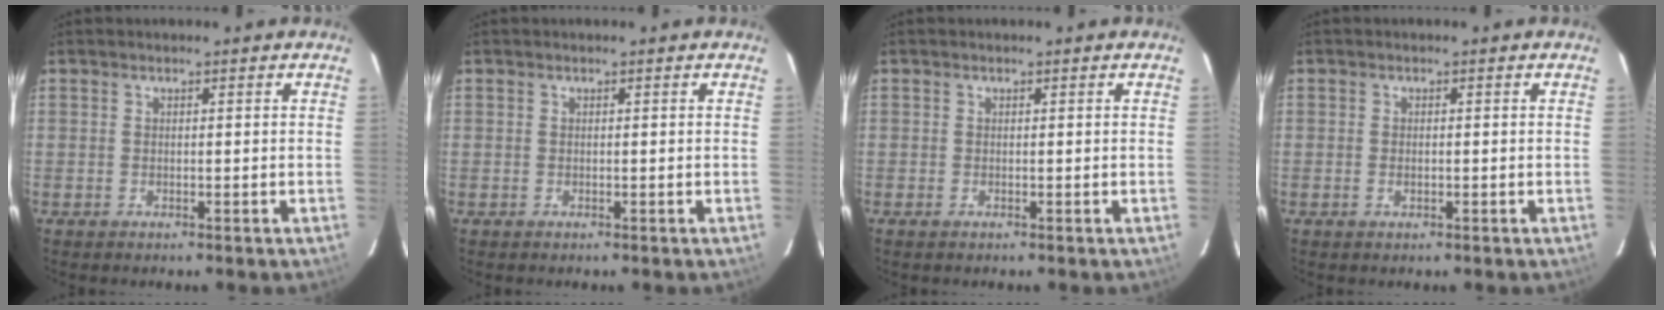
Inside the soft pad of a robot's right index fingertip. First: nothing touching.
{"total": 0.0}
{"total": 0.0}
{"total": 1.1, "force": [-0.4, 0.7, 0.8], "torque": [-0.014, 0.001, -0.006]}